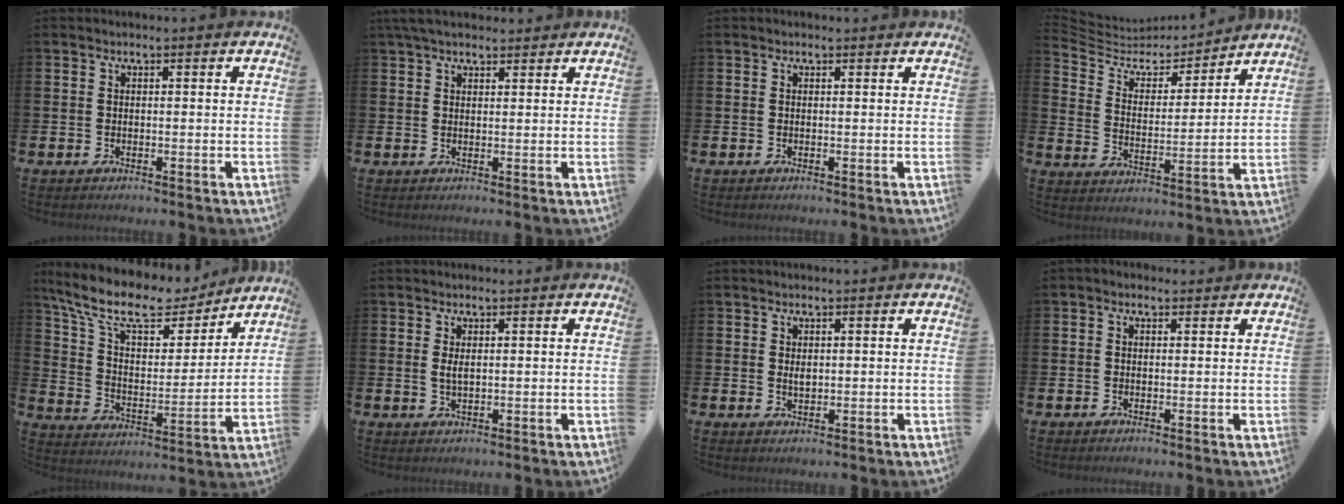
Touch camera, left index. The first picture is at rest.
{"total": 3.9, "force": [3.3, 1.4, 1.5], "torque": [-0.024, -0.008, 0.061]}
{"total": 0.0}
{"total": 5.6, "force": [5.0, 2.3, 1.0], "torque": [-0.054, -0.043, 0.081]}
{"total": 12.3, "force": [10.2, 4.3, 5.4], "torque": [-0.144, -0.056, 0.178]}
{"total": 1.6, "force": [0.8, 0.6, 1.2], "torque": [-0.022, 0.001, 0.012]}
{"total": 1.3, "force": [0.8, 0.7, 0.8], "torque": [-0.005, -0.001, 0.011]}
{"total": 0.9, "force": [0.4, 0.7, 0.4], "torque": [-0.005, 0.007, 0.006]}